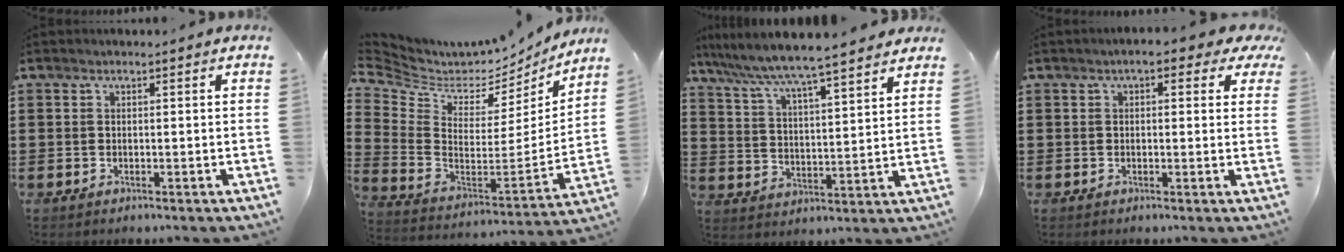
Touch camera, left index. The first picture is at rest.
{"total": 4.0, "force": [3.0, 2.4, 0.8], "torque": [-0.046, -0.042, 0.050]}
{"total": 5.9, "force": [5.4, -0.4, 2.3], "torque": [-0.071, -0.038, 0.086]}
{"total": 3.2, "force": [1.8, 1.2, 2.4], "torque": [-0.045, 0.001, 0.028]}